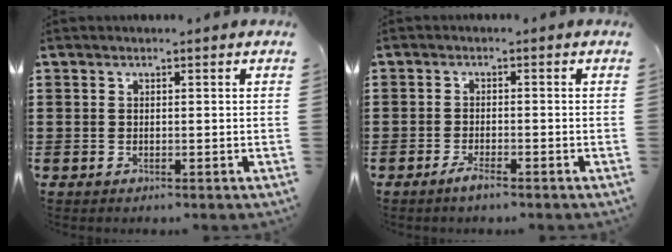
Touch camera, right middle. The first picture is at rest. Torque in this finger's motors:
{"motor_torque": [1.18, -0.91, 0.03, 0.07]}